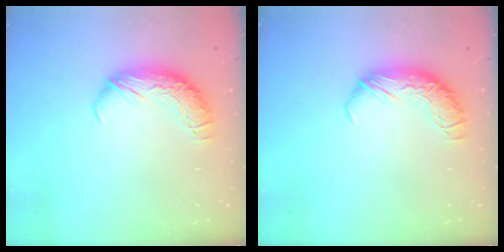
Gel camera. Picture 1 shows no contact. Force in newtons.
{"total": 0.0}